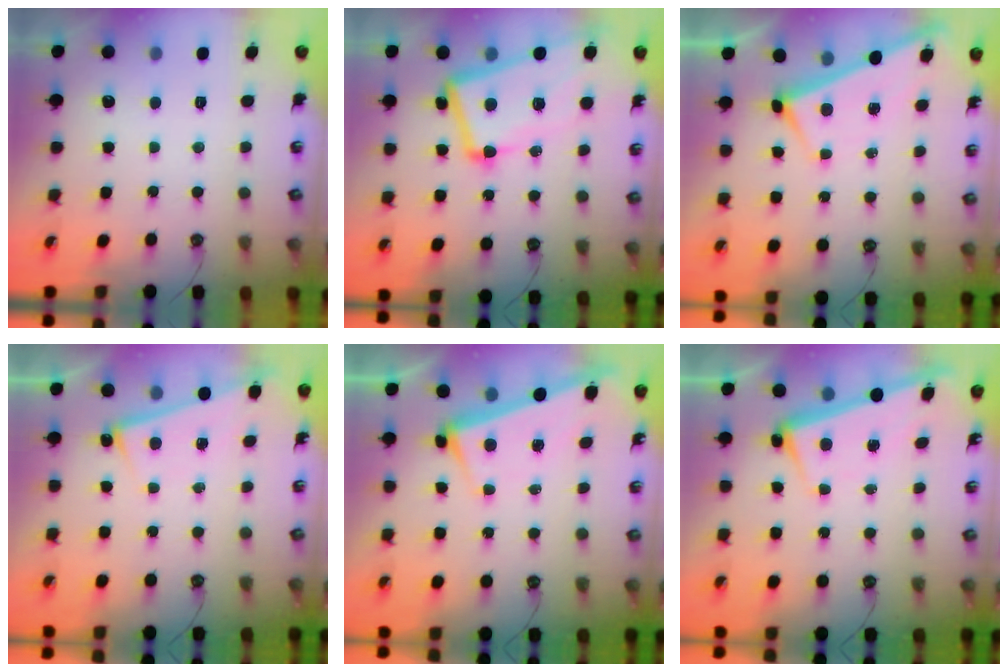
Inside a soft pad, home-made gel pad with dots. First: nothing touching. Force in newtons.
{"total": 14.4, "press": 14.1, "slide": 2.7}
{"total": 1.9, "press": 1.9, "slide": 0.2}
{"total": 2.8, "press": 2.7, "slide": 0.4}
{"total": 3.3, "press": 3.1, "slide": 0.9}
{"total": 2.4, "press": 2.2, "slide": 0.9}